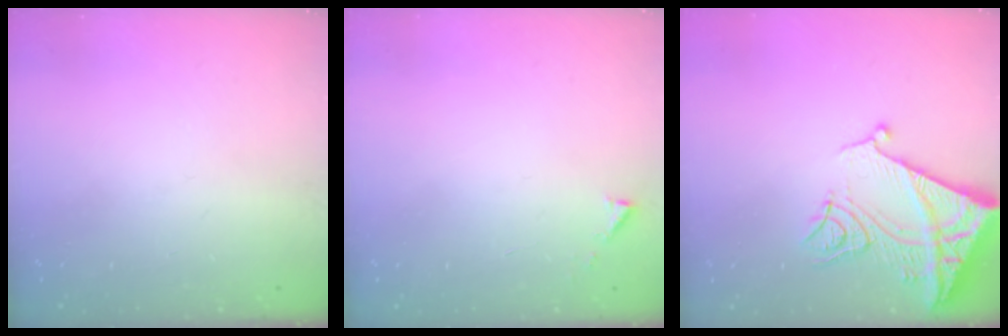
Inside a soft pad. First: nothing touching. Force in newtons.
{"total": 2.9, "press": 2.9, "slide": 0.4}
{"total": 15.1, "press": 15.1, "slide": 1.5}